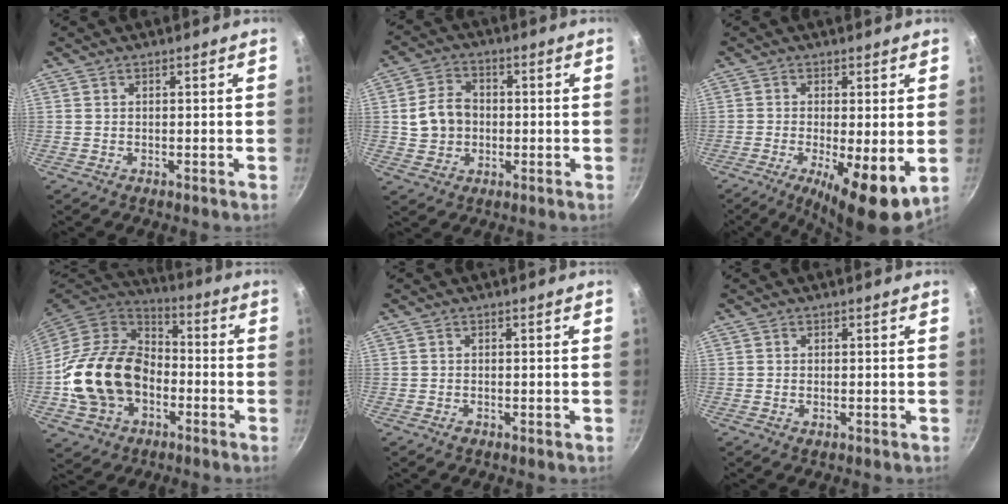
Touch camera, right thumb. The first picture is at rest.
{"total": 8.1, "force": [-0.1, 6.7, 4.6], "torque": [-0.062, 0.019, -0.006]}
{"total": 10.5, "force": [-2.1, 3.0, 9.8], "torque": [-0.153, -0.011, -0.027]}
{"total": 21.6, "force": [-4.5, 15.9, 13.9], "torque": [-0.237, 0.046, -0.086]}
{"total": 0.8, "force": [-0.3, 0.5, 0.4], "torque": [-0.006, 0.001, -0.007]}
{"total": 0.6, "force": [0.0, 0.4, 0.5], "torque": [-0.009, -0.001, -0.001]}